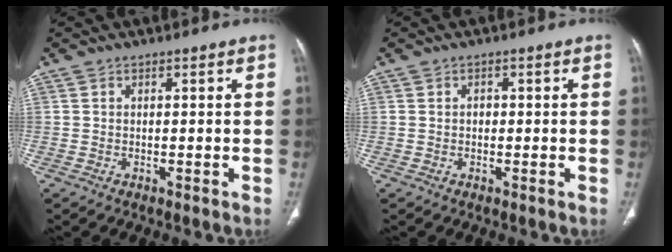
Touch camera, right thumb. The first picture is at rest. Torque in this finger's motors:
{"motor_torque": [0.34, 0.09, 0.23, -0.35, 0.10]}